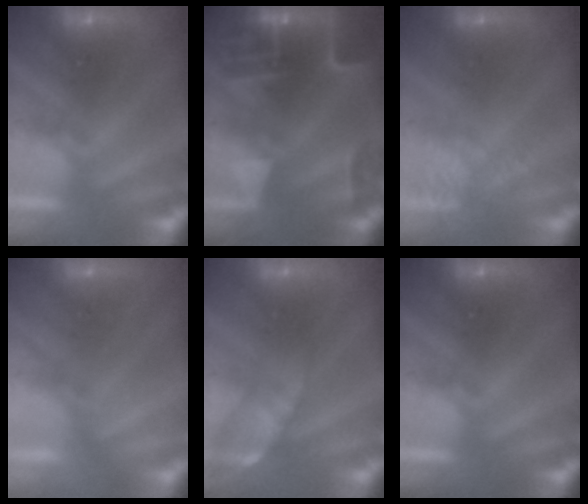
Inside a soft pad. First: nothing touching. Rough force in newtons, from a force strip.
{"total": 6.8}
{"total": 3.0}
{"total": 2.3}
{"total": 2.6}
{"total": 0.0}